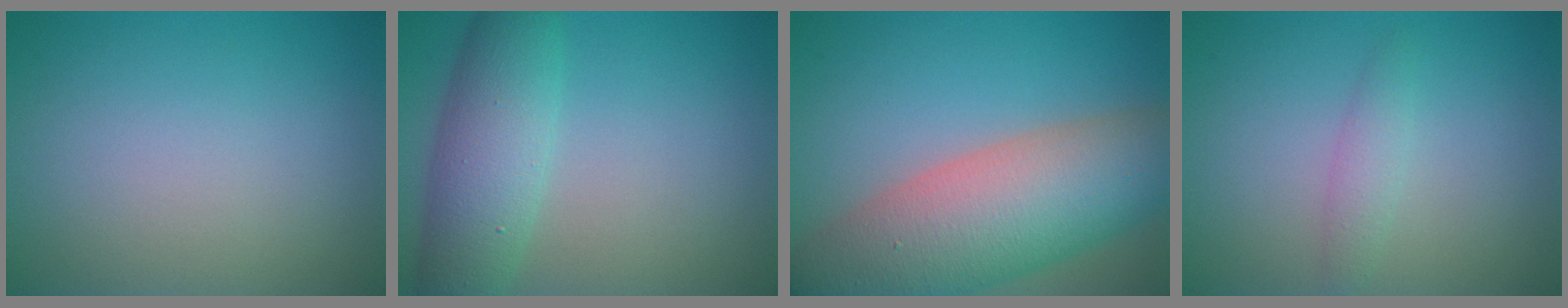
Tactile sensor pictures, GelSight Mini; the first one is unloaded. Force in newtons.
{"total": 6.0, "press": 6.0, "slide": 0.3}
{"total": 11.8, "press": 11.7, "slide": 0.7}
{"total": 1.5, "press": 1.5, "slide": 0.0}